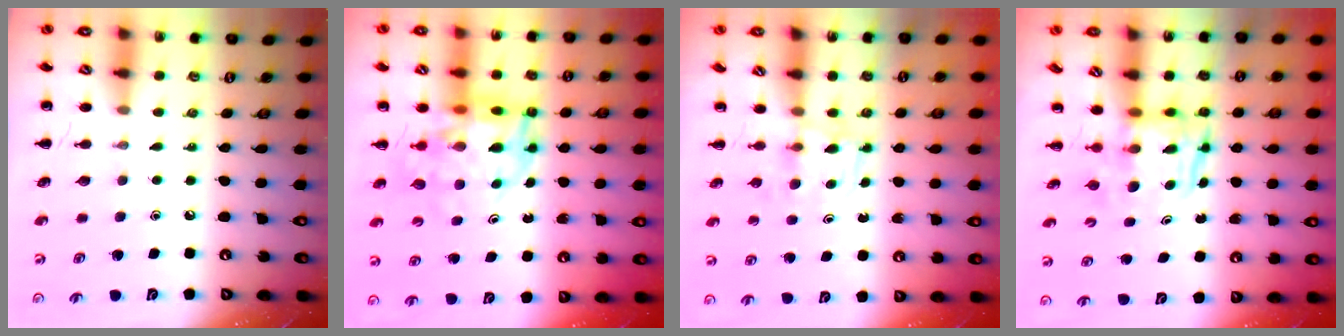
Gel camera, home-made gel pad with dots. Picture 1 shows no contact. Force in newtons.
{"total": 13.4, "press": 12.8, "slide": 4.1}
{"total": 2.9, "press": 2.6, "slide": 1.2}
{"total": 4.0, "press": 3.9, "slide": 0.4}